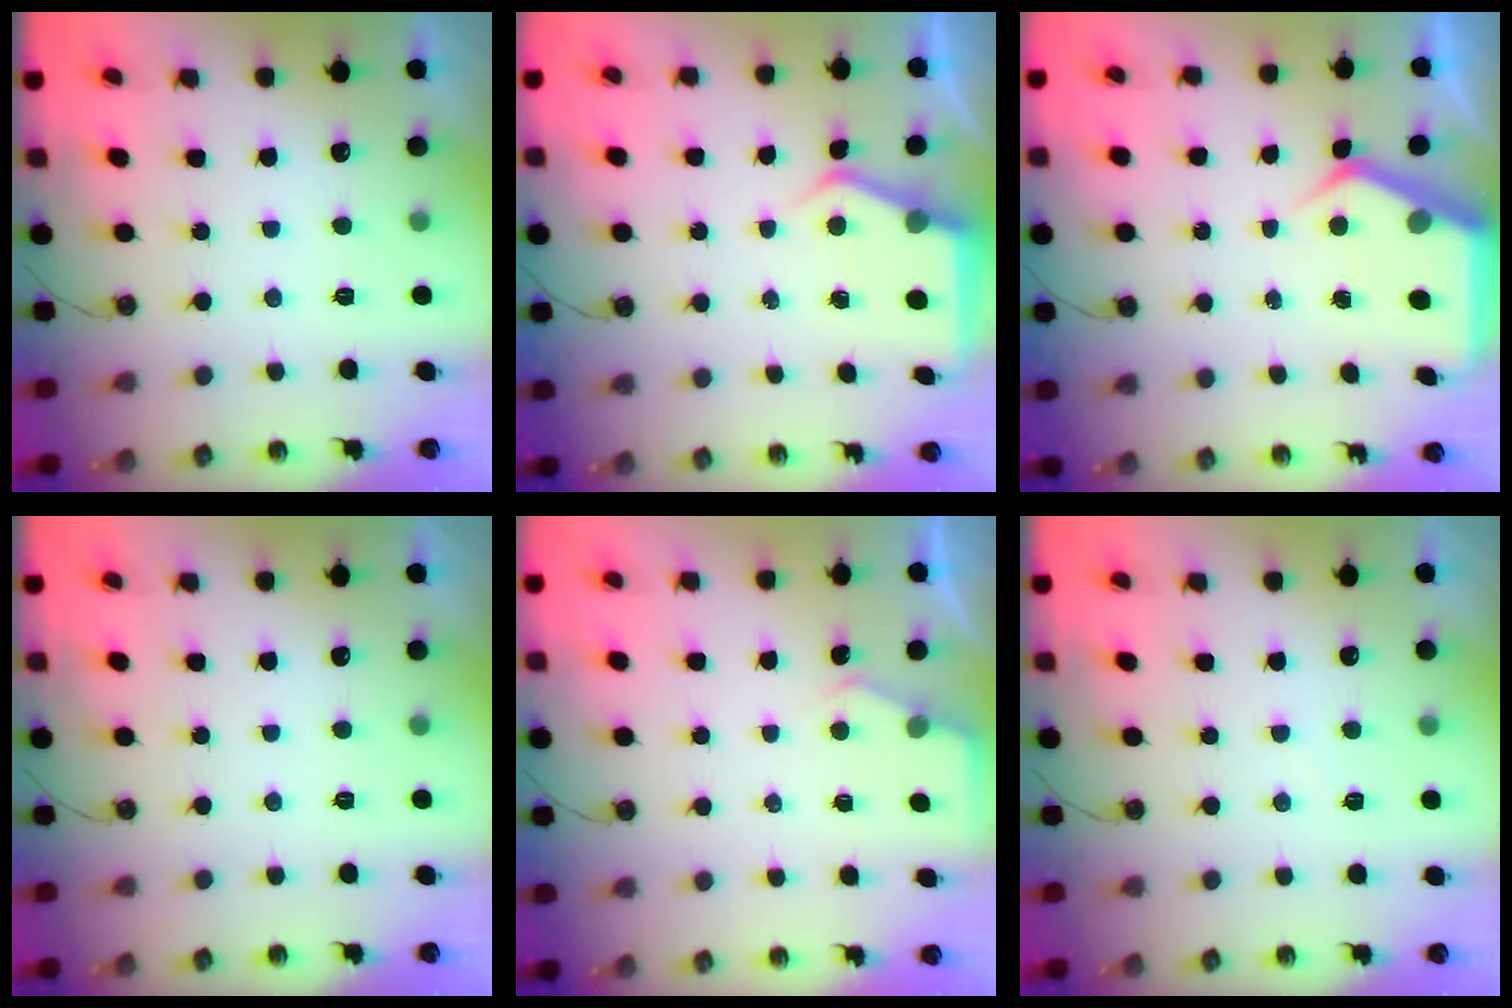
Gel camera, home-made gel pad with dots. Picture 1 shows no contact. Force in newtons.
{"total": 4.8, "press": 4.7, "slide": 0.7}
{"total": 6.0, "press": 6.0, "slide": 0.3}
{"total": 0.0}
{"total": 3.7, "press": 3.7, "slide": 0.5}
{"total": 3.9, "press": 3.9, "slide": 0.5}